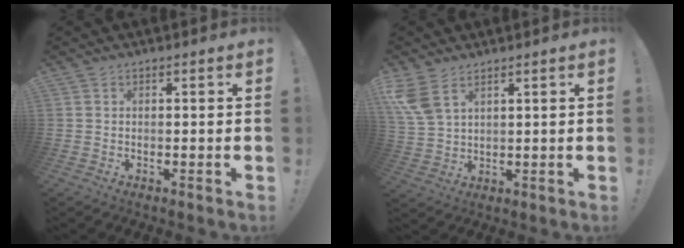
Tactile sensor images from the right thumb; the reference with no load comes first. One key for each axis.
{"total": 7.8, "fx": 4.5, "fy": 4.1, "fz": 4.9, "tx": -0.110, "ty": -0.016, "tz": 0.090}